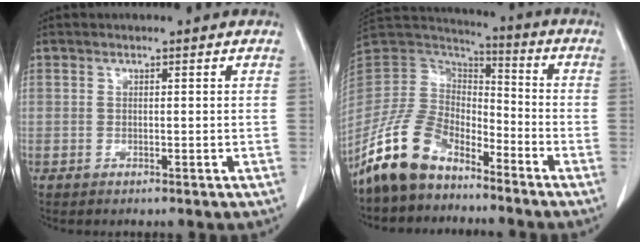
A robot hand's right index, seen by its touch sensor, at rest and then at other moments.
{"total": 12.8, "force": [-9.5, 6.2, 5.8], "torque": [-0.137, 0.020, -0.191]}